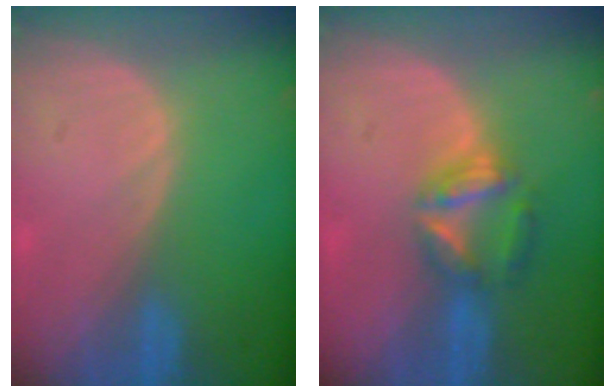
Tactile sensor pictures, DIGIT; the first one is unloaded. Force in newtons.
{"total": 6.0, "press": 5.4, "slide": 2.4}